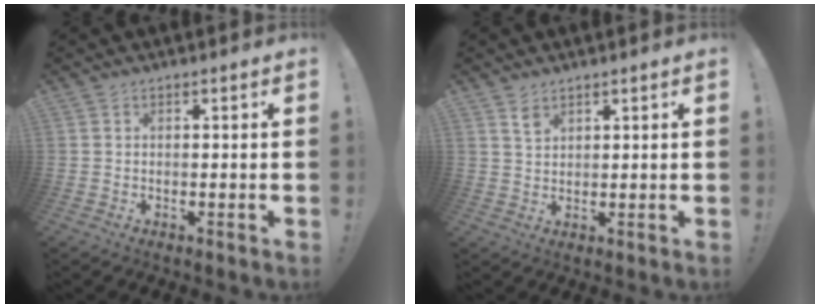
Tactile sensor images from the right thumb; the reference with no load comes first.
{"total": 3.1, "force": [2.3, 1.6, 1.3], "torque": [-0.006, -0.019, 0.039]}